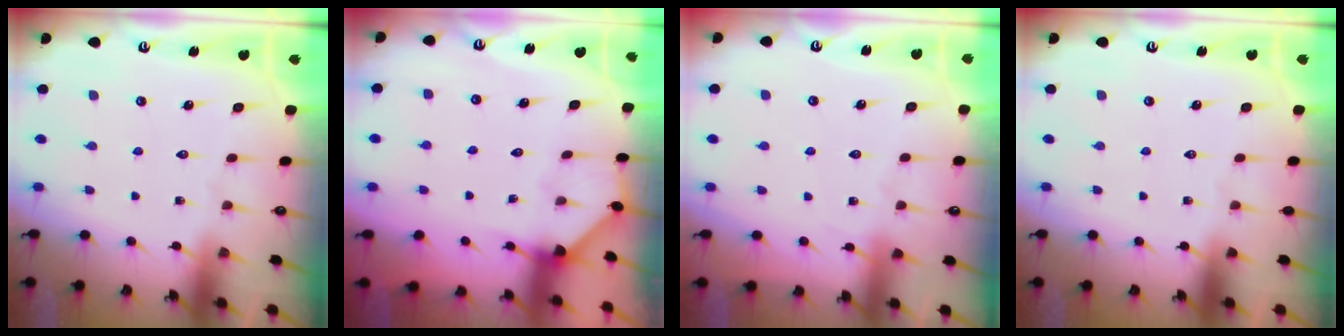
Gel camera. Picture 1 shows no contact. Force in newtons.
{"total": 2.9, "press": 2.9, "slide": 0.2}
{"total": 3.6, "press": 3.5, "slide": 0.6}
{"total": 0.0}